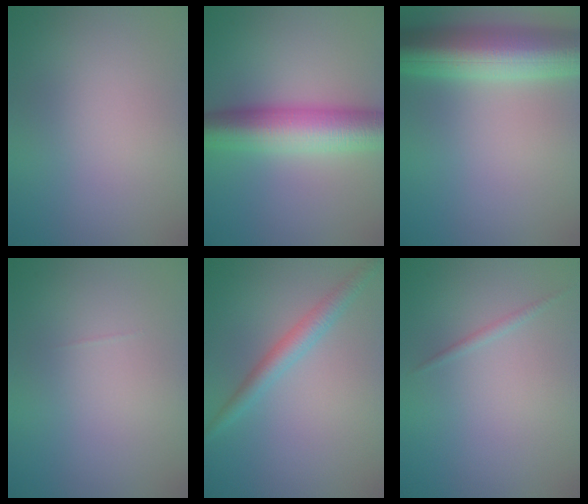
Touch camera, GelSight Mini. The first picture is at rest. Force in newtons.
{"total": 7.7, "press": 7.7, "slide": 0.0}
{"total": 9.6, "press": 9.6, "slide": 0.4}
{"total": 0.0}
{"total": 2.4, "press": 2.4, "slide": 0.1}
{"total": 0.7, "press": 0.7, "slide": 0.0}